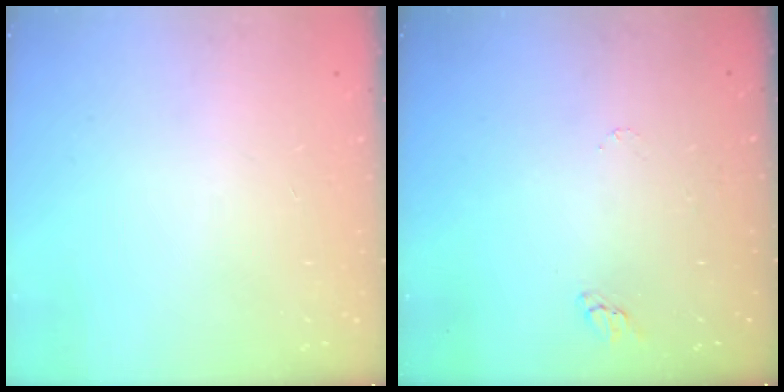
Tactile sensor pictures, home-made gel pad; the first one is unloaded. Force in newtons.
{"total": 2.9, "press": 2.9, "slide": 0.2}